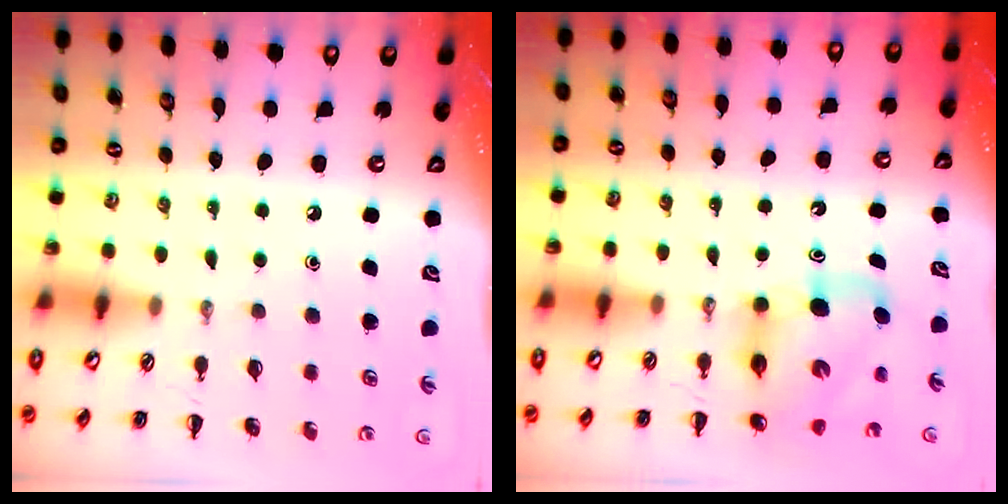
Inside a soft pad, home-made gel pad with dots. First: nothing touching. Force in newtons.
{"total": 7.4, "press": 7.1, "slide": 2.2}